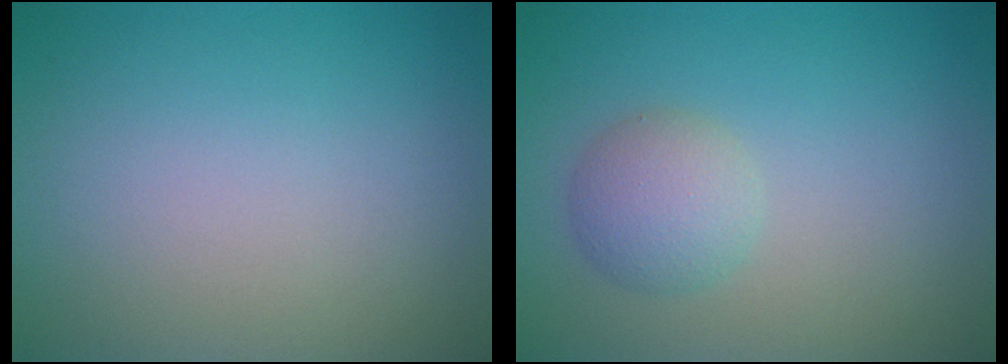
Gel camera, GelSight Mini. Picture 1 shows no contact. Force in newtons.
{"total": 2.7, "press": 2.7, "slide": 0.1}